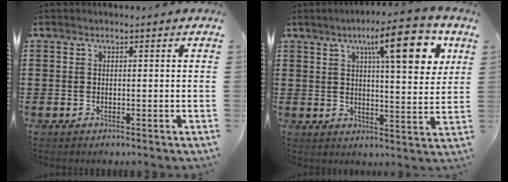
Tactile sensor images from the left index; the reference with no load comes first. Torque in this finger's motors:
{"motor_torque": [1.85, -0.29, 1.05, 0.21]}